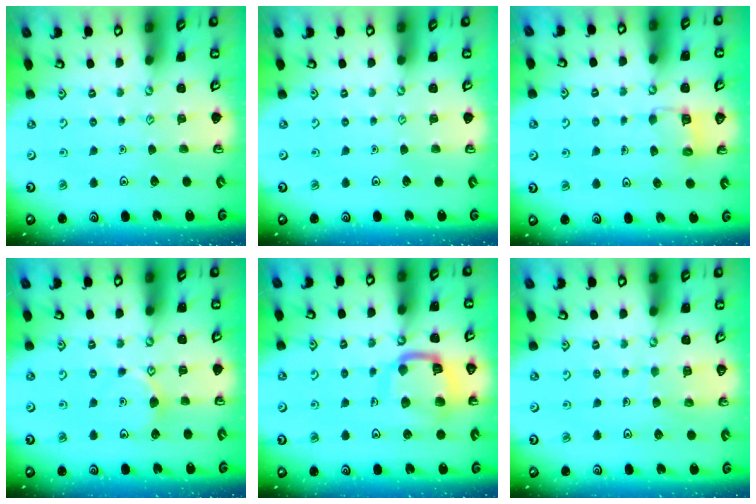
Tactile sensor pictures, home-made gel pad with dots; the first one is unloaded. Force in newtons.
{"total": 0.0}
{"total": 2.8, "press": 2.8, "slide": 0.2}
{"total": 5.1, "press": 5.1, "slide": 0.8}
{"total": 14.3, "press": 14.2, "slide": 1.5}
{"total": 6.4, "press": 6.3, "slide": 0.4}